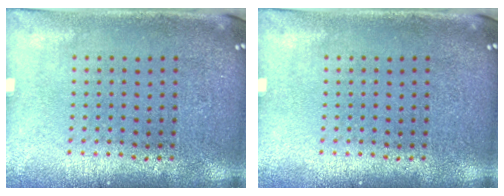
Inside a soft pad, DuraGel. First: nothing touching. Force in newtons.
{"total": 0.0}